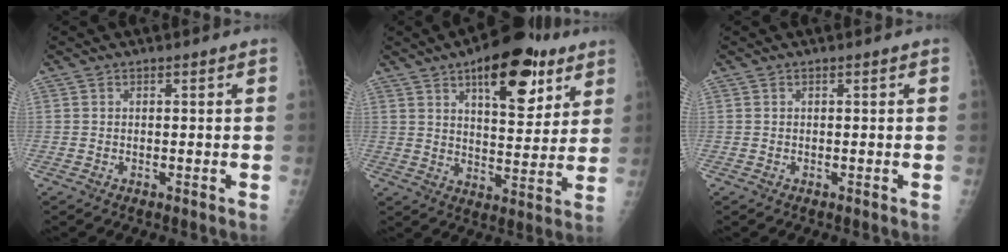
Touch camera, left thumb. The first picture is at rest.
{"total": 17.2, "force": [9.2, 7.5, 12.4], "torque": [-0.130, -0.034, 0.135]}
{"total": 0.0}